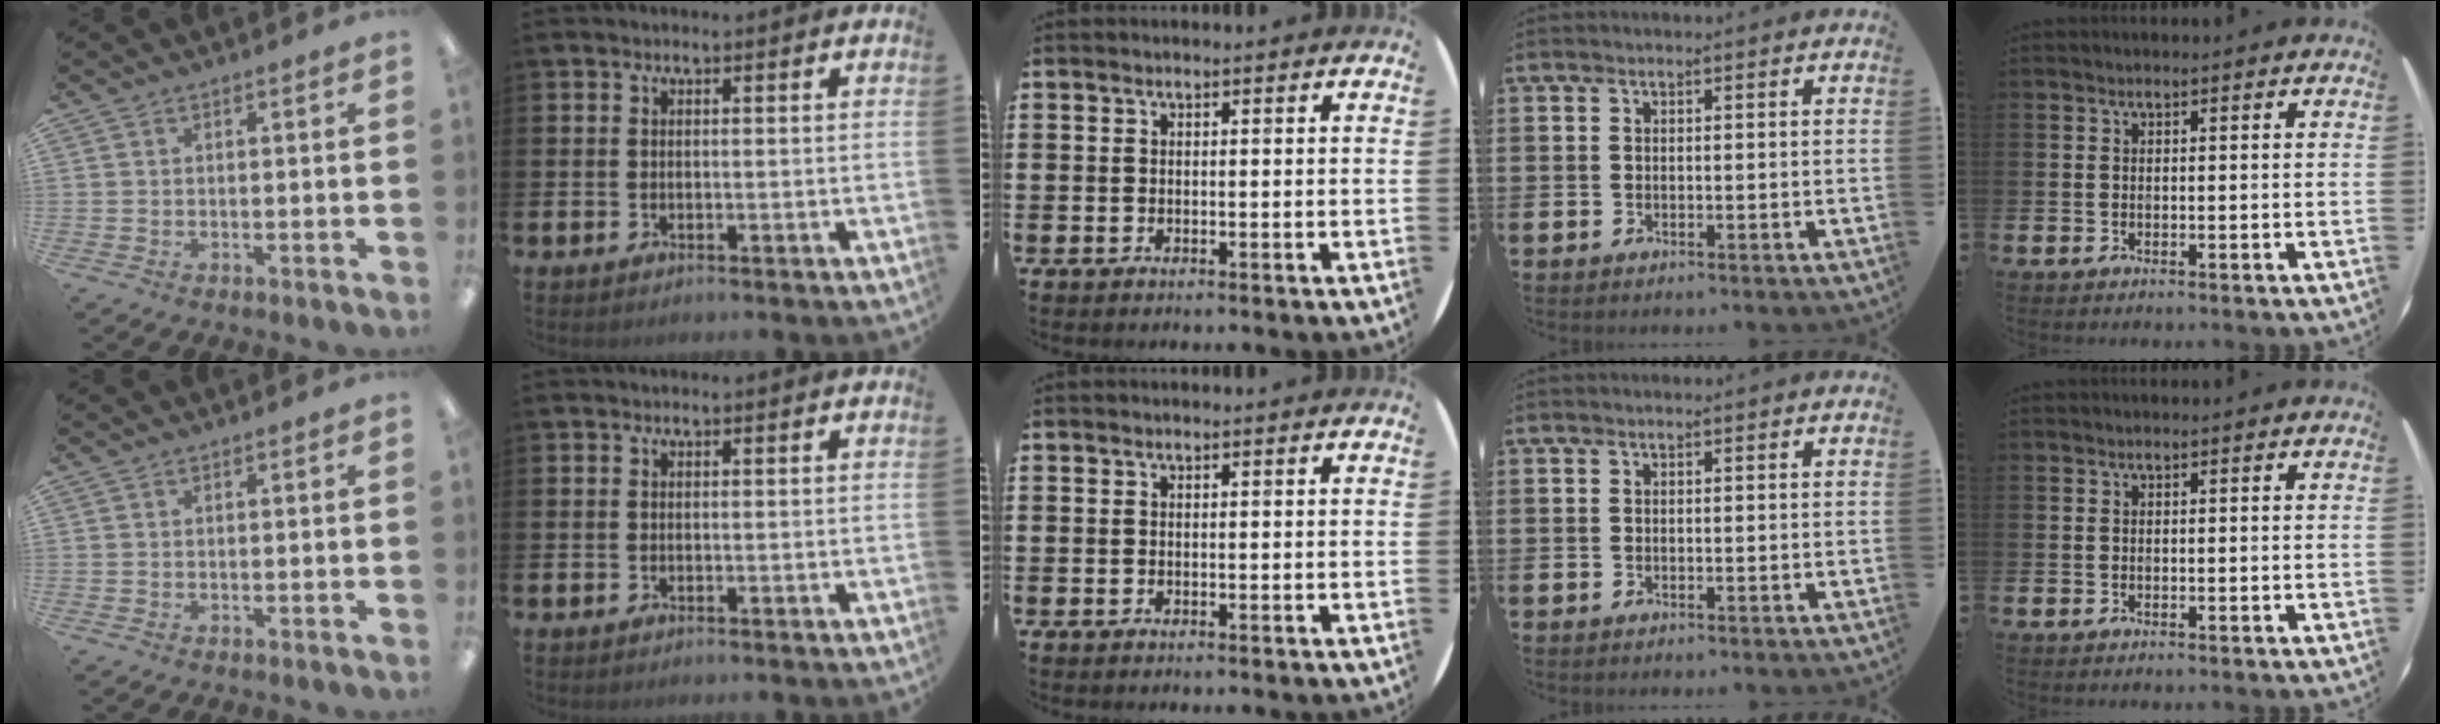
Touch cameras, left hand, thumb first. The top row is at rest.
{}